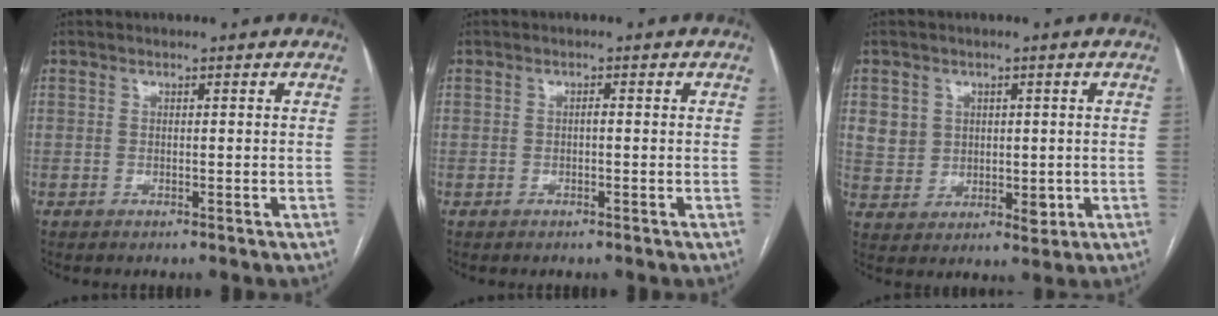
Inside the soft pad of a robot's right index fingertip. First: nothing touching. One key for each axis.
{"total": 0.6, "fx": -0.1, "fy": 0.2, "fz": 0.5, "tx": -0.010, "ty": 0.002, "tz": -0.002}
{"total": 6.5, "fx": 1.5, "fy": 5.8, "fz": 2.5, "tx": -0.036, "ty": 0.004, "tz": 0.041}